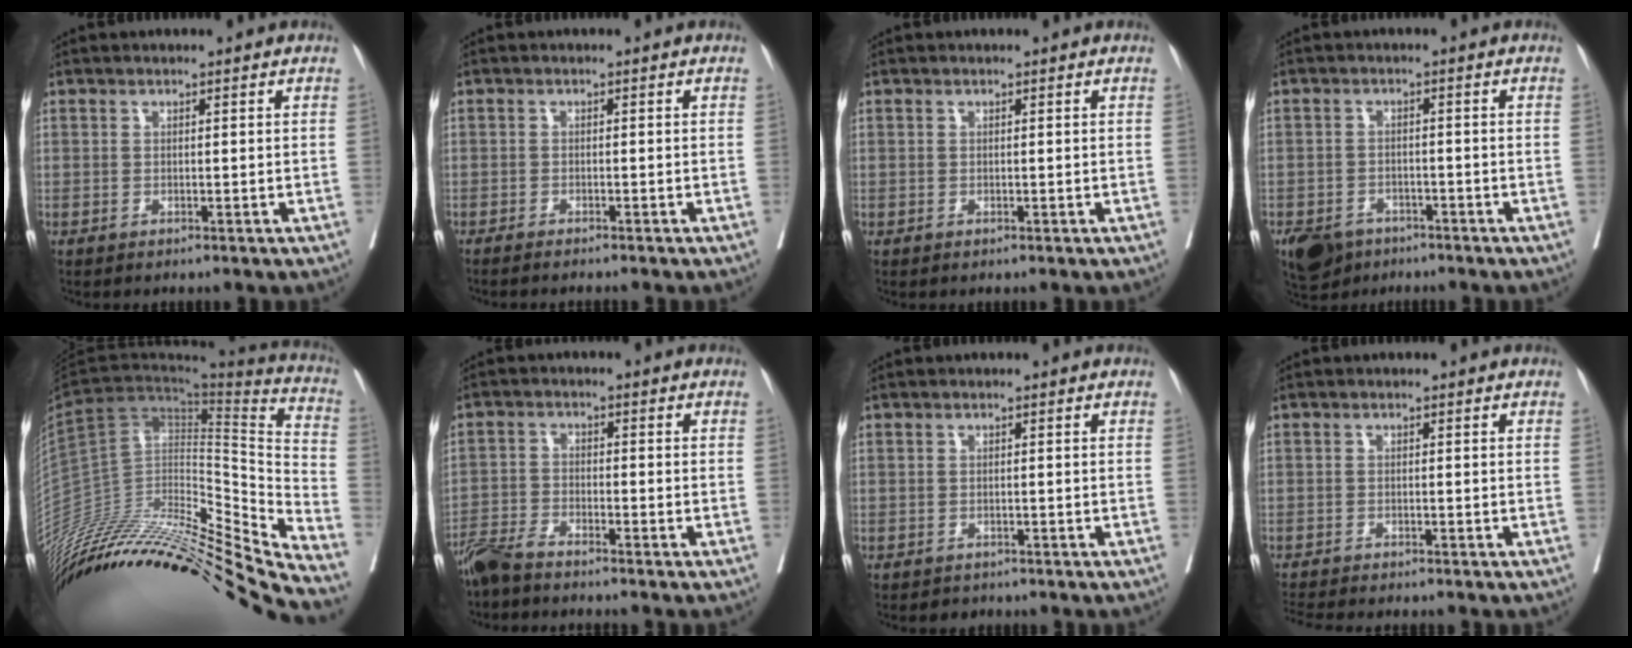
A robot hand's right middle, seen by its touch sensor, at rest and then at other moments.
{"total": 4.6, "force": [-4.0, 0.2, 2.3], "torque": [-0.025, -0.006, -0.053]}
{"total": 0.0}
{"total": 7.2, "force": [-5.0, 4.5, 2.5], "torque": [-0.044, -0.001, -0.080]}
{"total": 38.9, "force": [-33.3, 4.8, 19.4], "torque": [-0.279, -0.045, -0.506]}
{"total": 4.8, "force": [-4.4, 0.2, 1.9], "torque": [-0.033, -0.015, -0.089]}
{"total": 1.5, "force": [-1.2, 0.8, -0.1], "torque": [-0.006, 0.000, -0.022]}
{"total": 5.4, "force": [-5.0, 0.3, 2.0], "torque": [-0.027, -0.010, -0.080]}